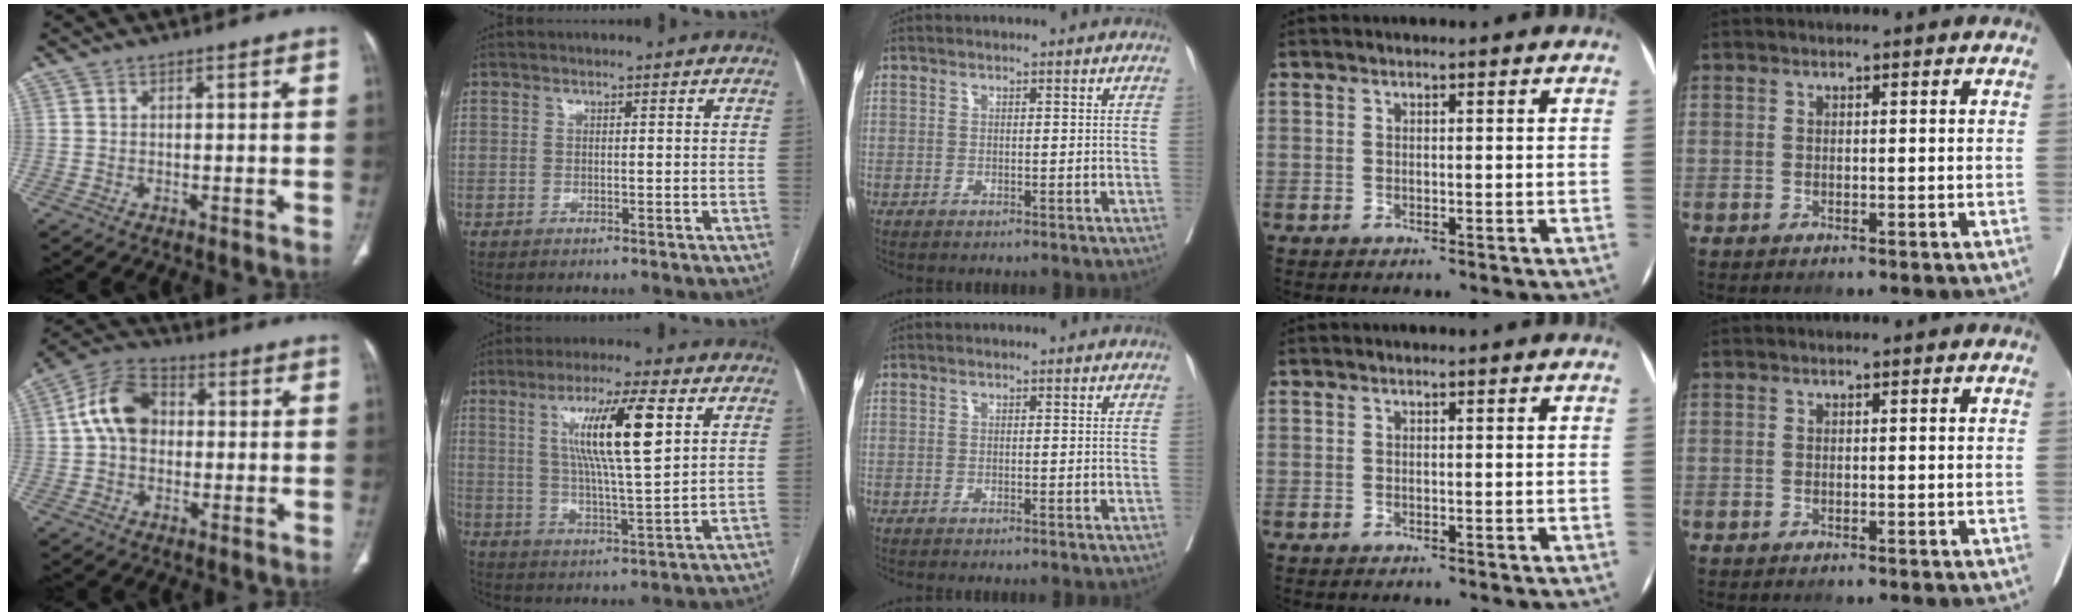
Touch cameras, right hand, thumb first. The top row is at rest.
{"thumb": {"total": 10.1, "force": [0.7, 7.5, 6.7], "torque": [-0.110, 0.027, 0.002]}, "index": {"total": 12.2, "force": [4.1, 0.7, 11.5], "torque": [-0.205, 0.005, 0.073]}}